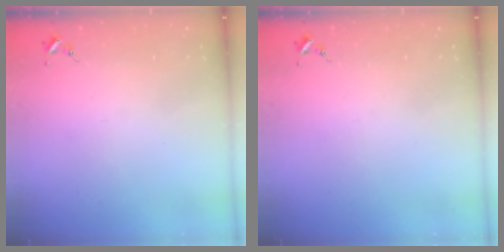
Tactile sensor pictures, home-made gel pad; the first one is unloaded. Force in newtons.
{"total": 0.0}